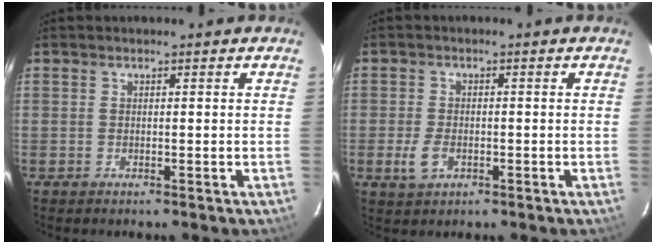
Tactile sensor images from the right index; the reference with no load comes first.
{"total": 4.0, "force": [-1.4, 2.7, 2.7], "torque": [-0.062, -0.002, -0.021]}